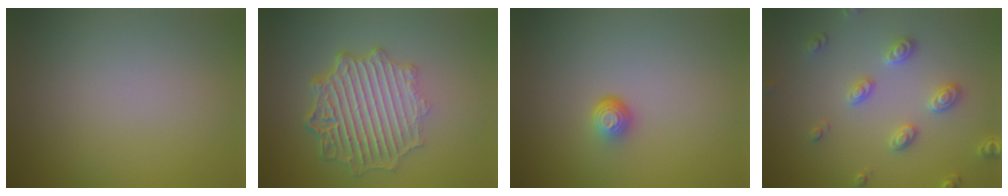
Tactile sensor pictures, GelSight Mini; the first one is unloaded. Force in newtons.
{"total": 6.9, "press": 5.3, "slide": 4.4}
{"total": 1.9, "press": 1.1, "slide": 1.5}
{"total": 2.8, "press": 2.7, "slide": 0.8}